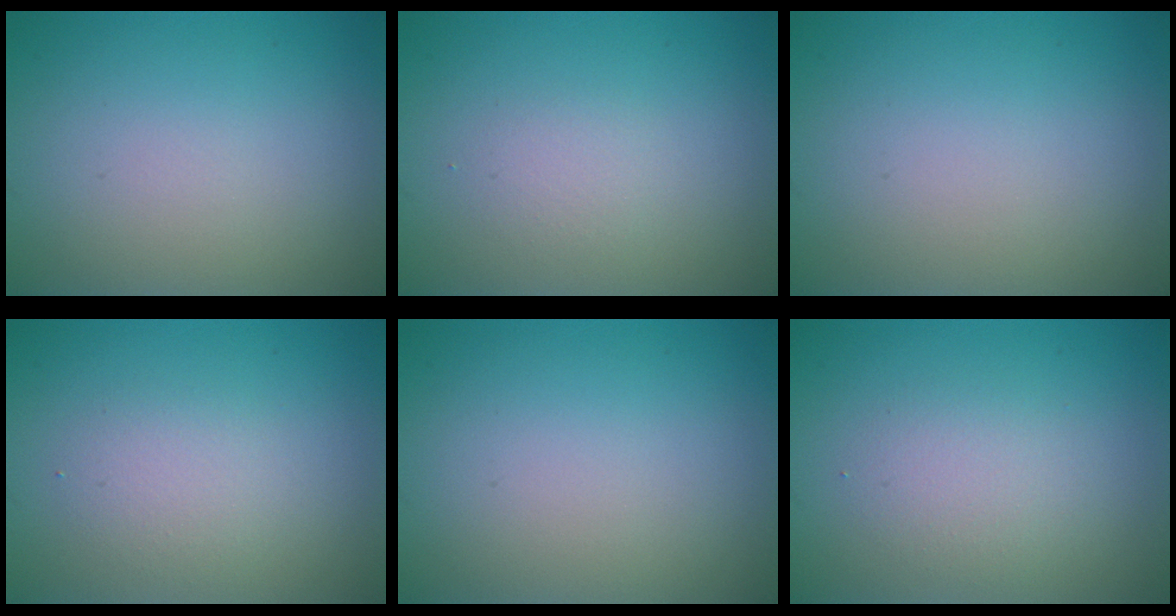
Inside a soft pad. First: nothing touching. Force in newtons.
{"total": 1.3, "press": 1.3, "slide": 0.0}
{"total": 0.0}
{"total": 1.9, "press": 1.9, "slide": 0.2}
{"total": 0.0}
{"total": 2.1, "press": 2.1, "slide": 0.2}